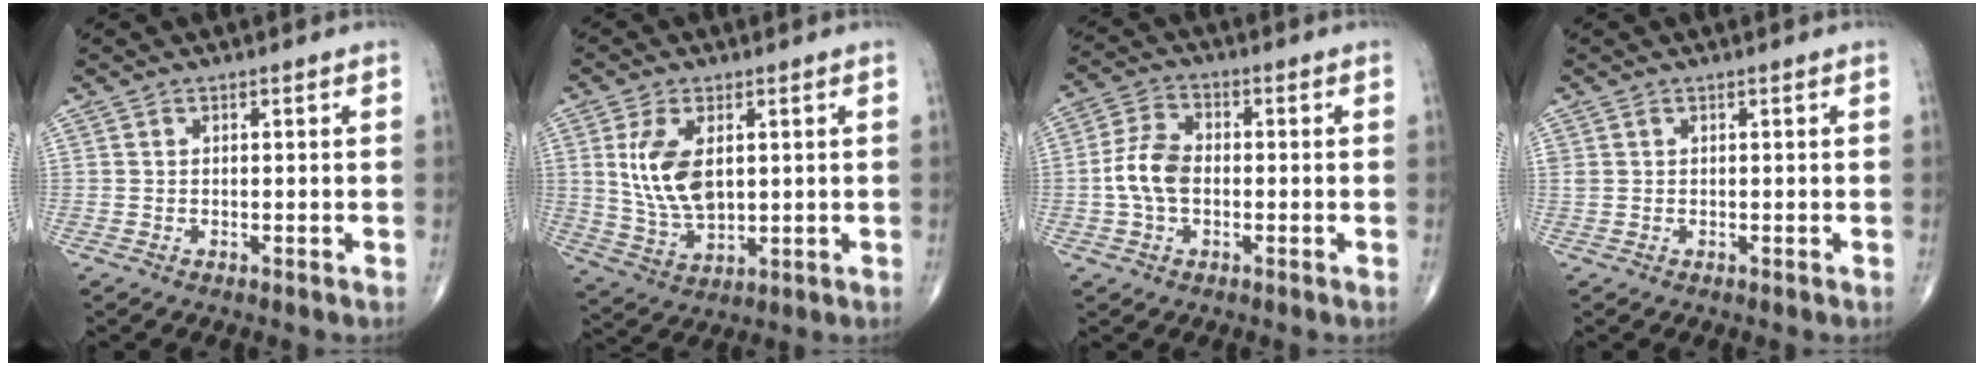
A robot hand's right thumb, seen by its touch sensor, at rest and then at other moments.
{"total": 8.5, "force": [1.5, 4.9, 6.8], "torque": [-0.126, -0.010, 0.039]}
{"total": 7.6, "force": [-0.9, 4.9, 5.8], "torque": [-0.116, 0.020, -0.025]}
{"total": 0.9, "force": [0.4, 0.6, 0.5], "torque": [-0.010, 0.005, 0.010]}